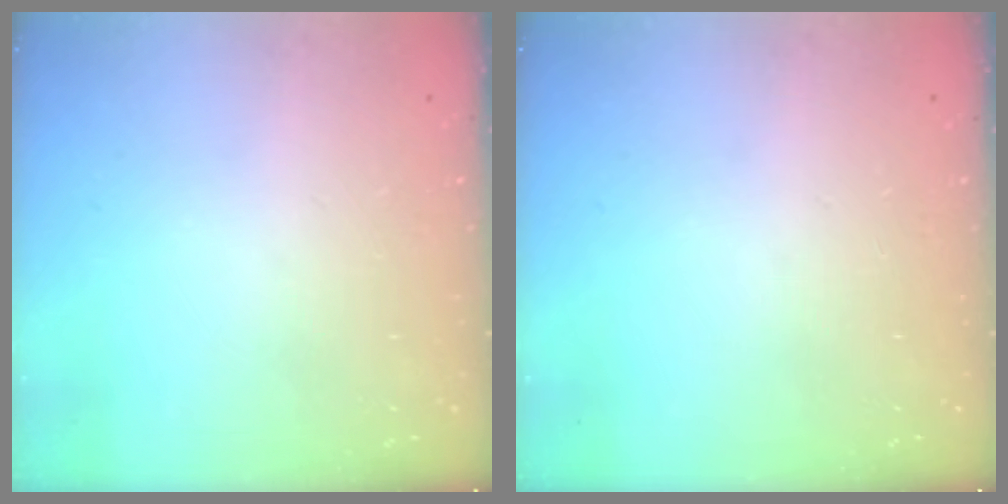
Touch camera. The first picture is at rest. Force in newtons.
{"total": 0.0}